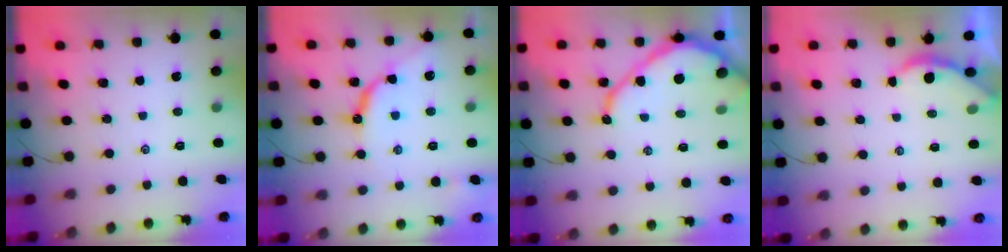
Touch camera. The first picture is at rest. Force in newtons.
{"total": 8.5, "press": 8.4, "slide": 1.0}
{"total": 11.6, "press": 11.6, "slide": 0.8}
{"total": 1.9, "press": 1.9, "slide": 0.1}